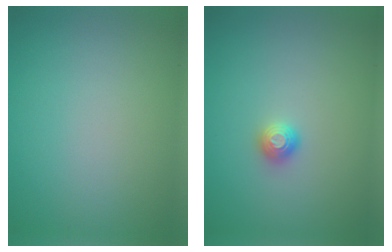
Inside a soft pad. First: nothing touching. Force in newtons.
{"total": 1.1, "press": 1.1, "slide": 0.1}